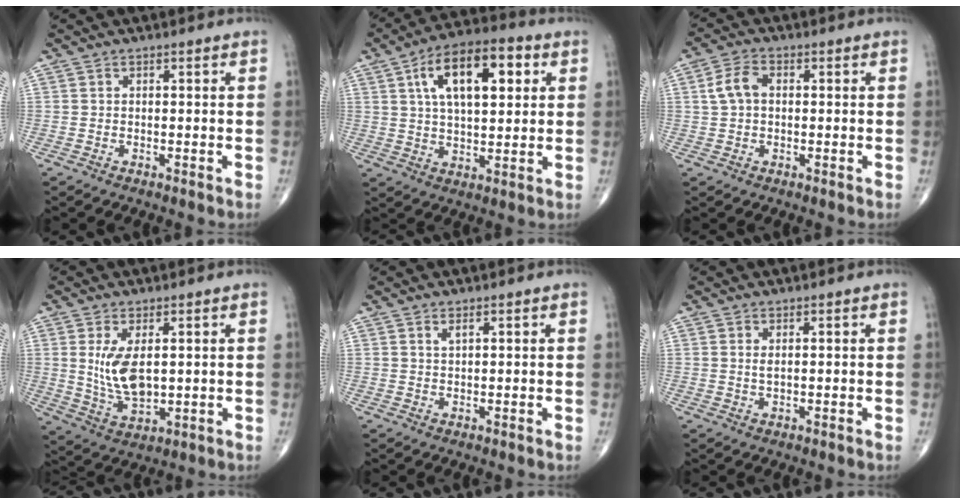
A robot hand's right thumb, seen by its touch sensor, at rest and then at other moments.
{"total": 15.7, "force": [5.1, 7.4, 12.9], "torque": [-0.193, 0.005, 0.080]}
{"total": 4.9, "force": [0.7, 3.1, 3.6], "torque": [-0.078, 0.014, 0.009]}
{"total": 8.6, "force": [1.5, 4.3, 7.3], "torque": [-0.136, -0.019, 0.044]}
{"total": 1.1, "force": [0.8, 0.3, 0.8], "torque": [-0.013, -0.001, 0.015]}
{"total": 1.1, "force": [0.4, 0.4, 0.9], "torque": [-0.018, -0.004, 0.010]}